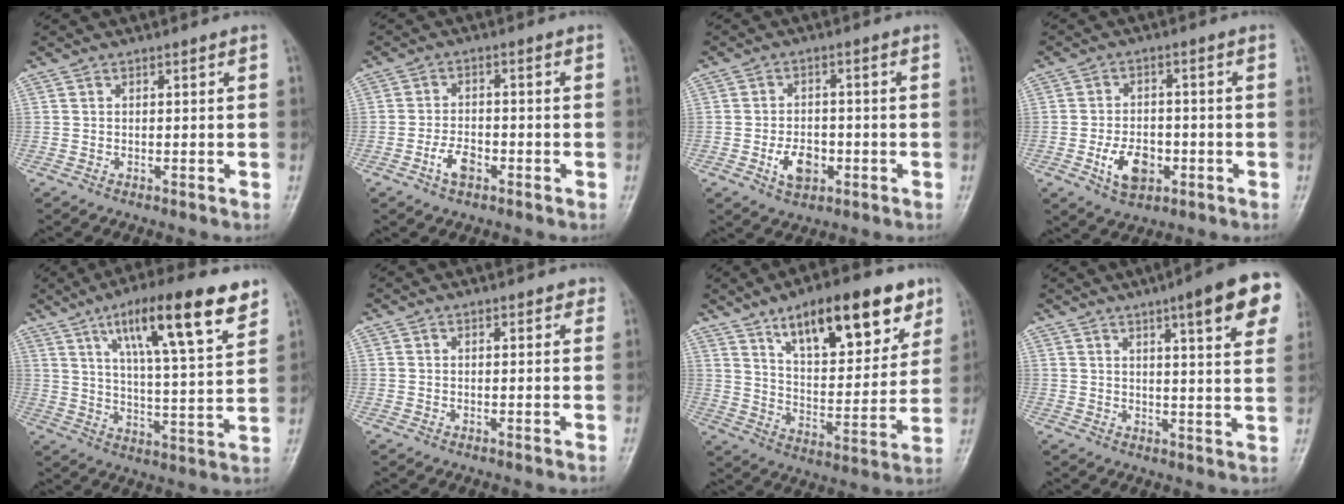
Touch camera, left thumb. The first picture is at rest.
{"total": 4.0, "force": [-2.2, 2.2, 2.5], "torque": [-0.045, 0.018, -0.042]}
{"total": 5.7, "force": [-2.1, 3.9, 3.7], "torque": [-0.048, 0.010, -0.035]}
{"total": 7.4, "force": [-2.7, 4.8, 4.8], "torque": [-0.066, 0.012, -0.043]}
{"total": 18.3, "force": [10.6, 3.8, 14.4], "torque": [-0.207, -0.040, 0.171]}
{"total": 1.6, "force": [1.2, 0.7, 0.7], "torque": [-0.001, -0.003, 0.010]}
{"total": 20.2, "force": [12.0, 8.0, 14.1], "torque": [-0.166, -0.050, 0.196]}
{"total": 14.0, "force": [7.1, 2.4, 11.8], "torque": [-0.135, -0.024, 0.087]}